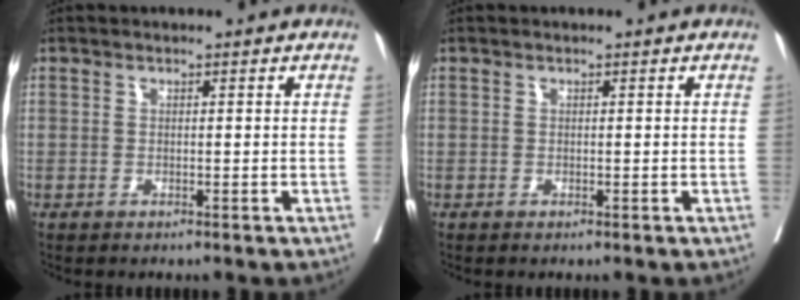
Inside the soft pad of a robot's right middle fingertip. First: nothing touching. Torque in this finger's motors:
{"motor_torque": [0.02, -0.12, 0.03, 0.00]}